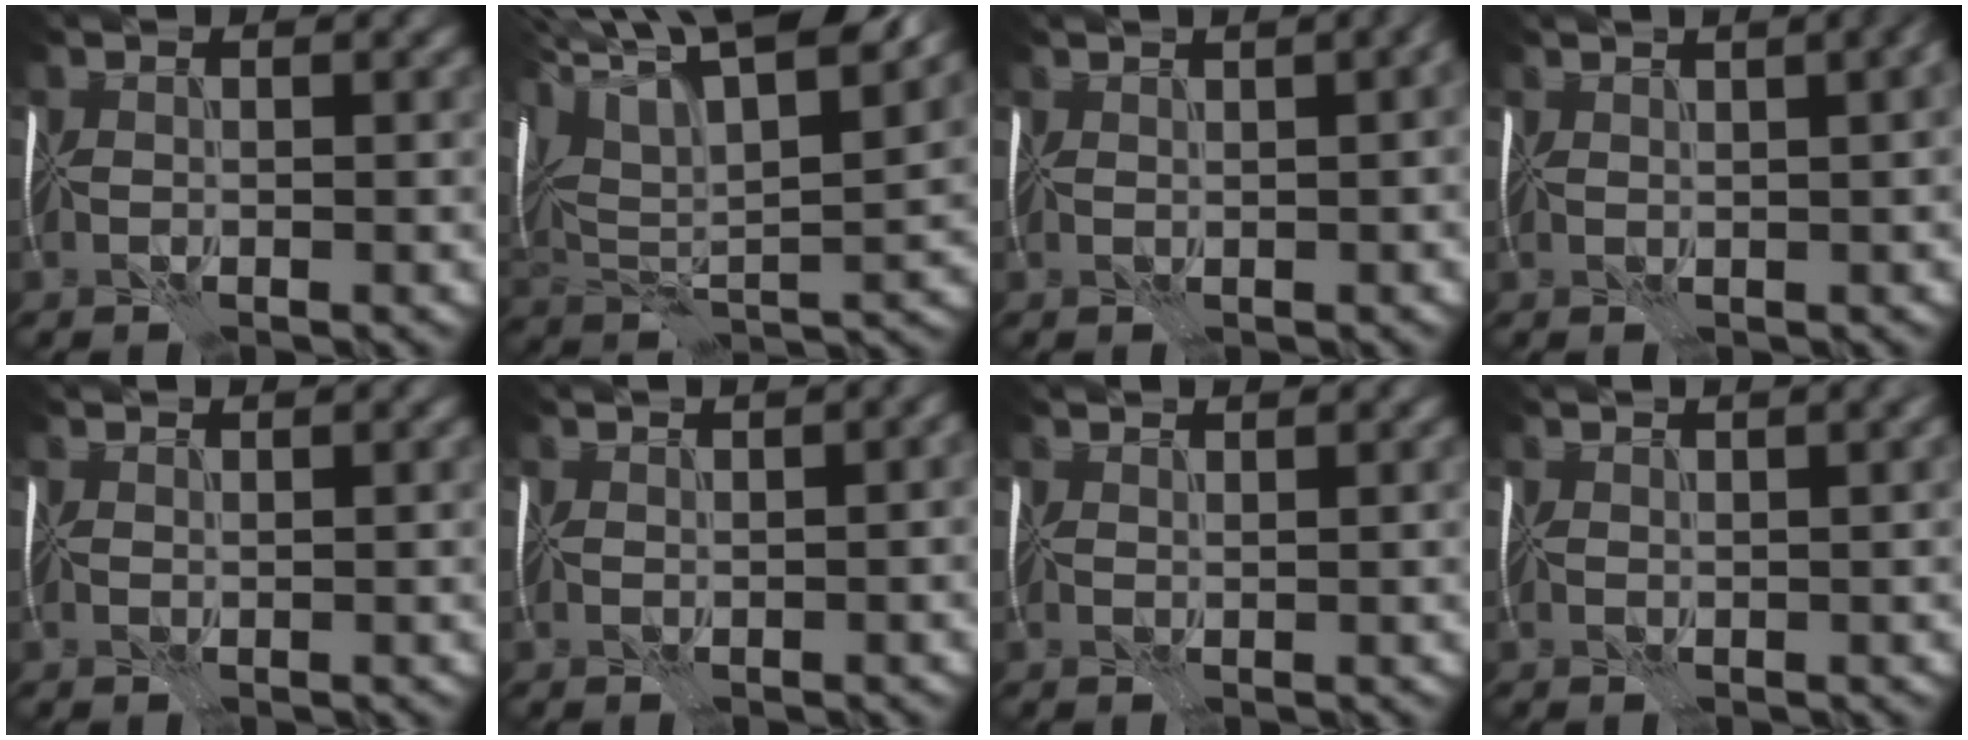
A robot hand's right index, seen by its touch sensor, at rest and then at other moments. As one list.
[{"total": 17.0, "force": [9.8, 5.6, 12.7], "torque": [-0.233, 0.050, 0.139]}, {"total": 5.2, "force": [2.3, 1.9, 4.2], "torque": [-0.037, 0.018, 0.031]}, {"total": 7.9, "force": [3.5, 3.5, 6.2], "torque": [-0.049, 0.047, 0.028]}, {"total": 1.6, "force": [1.5, 0.3, 0.5], "torque": [-0.010, 0.003, 0.022]}, {"total": 2.3, "force": [1.4, 0.5, 1.8], "torque": [-0.026, 0.007, 0.025]}, {"total": 2.2, "force": [2.0, 0.4, 0.8], "torque": [-0.011, 0.006, 0.025]}, {"total": 3.5, "force": [2.1, 1.0, 2.5], "torque": [-0.022, 0.011, 0.025]}]